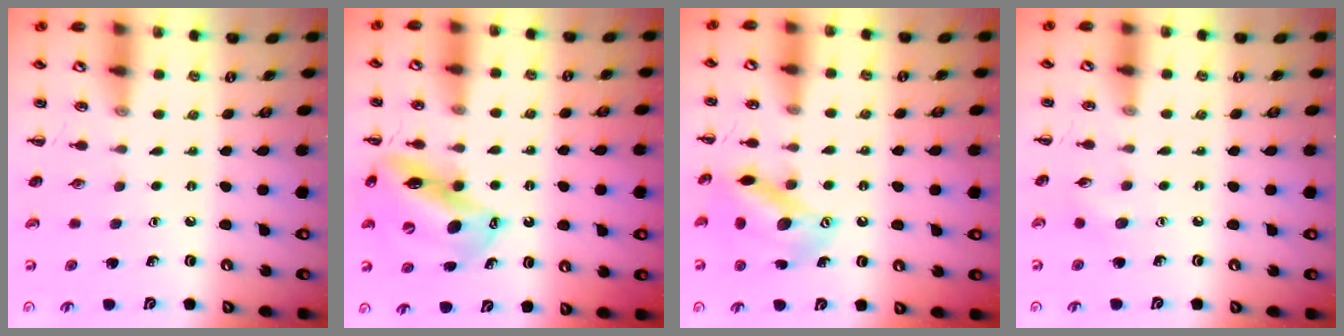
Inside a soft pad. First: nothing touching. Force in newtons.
{"total": 14.8, "press": 14.2, "slide": 4.2}
{"total": 14.3, "press": 14.3, "slide": 0.8}
{"total": 4.4, "press": 4.2, "slide": 1.2}